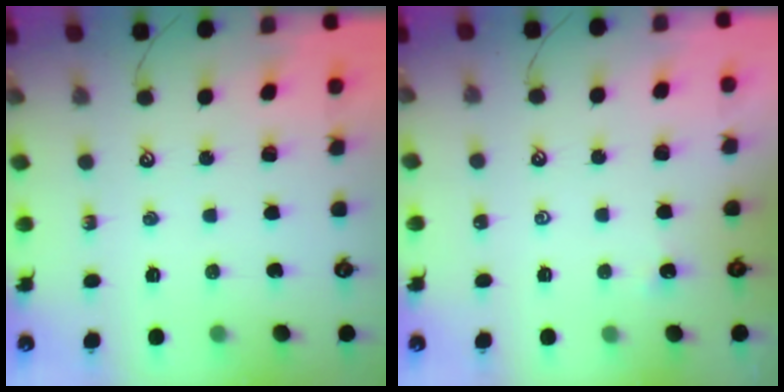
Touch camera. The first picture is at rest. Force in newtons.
{"total": 0.7, "press": 0.5, "slide": 0.6}